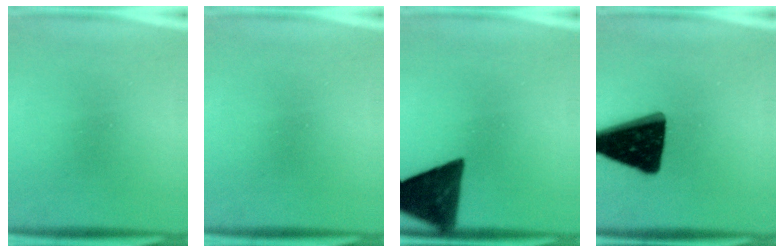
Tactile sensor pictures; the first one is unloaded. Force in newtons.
{"total": 0.0}
{"total": 13.0}
{"total": 18.0}